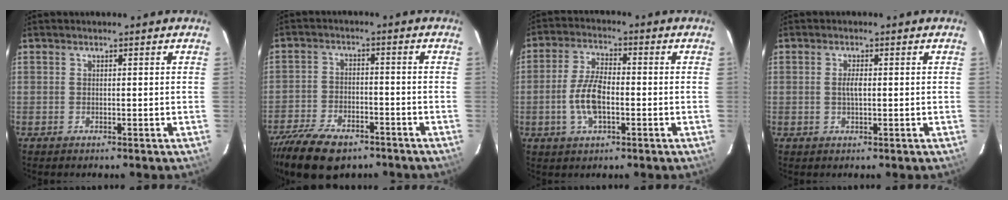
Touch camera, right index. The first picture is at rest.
{"total": 14.5, "force": [-10.7, 6.5, 7.3], "torque": [-0.175, -0.022, -0.183]}
{"total": 8.0, "force": [-2.0, 3.4, 6.9], "torque": [-0.146, 0.004, -0.037]}
{"total": 2.0, "force": [0.0, 0.6, 1.9], "torque": [-0.038, 0.000, 0.000]}